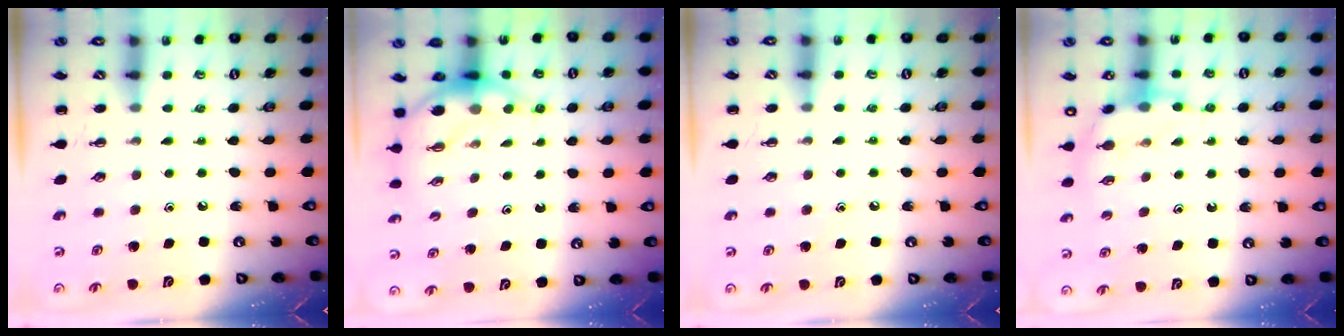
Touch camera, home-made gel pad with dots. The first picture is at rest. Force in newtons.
{"total": 5.7, "press": 5.7, "slide": 0.7}
{"total": 5.7, "press": 5.4, "slide": 1.8}
{"total": 8.1, "press": 8.0, "slide": 0.5}